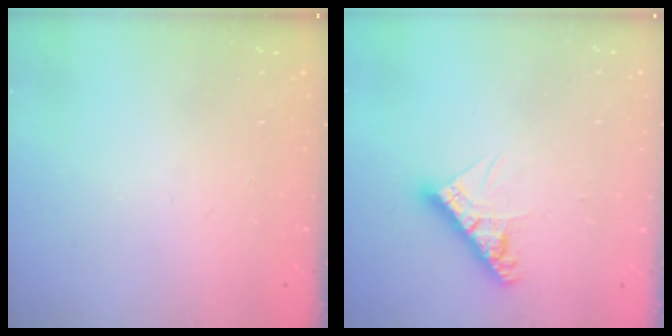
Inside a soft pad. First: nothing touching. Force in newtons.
{"total": 8.4, "press": 8.4, "slide": 0.3}